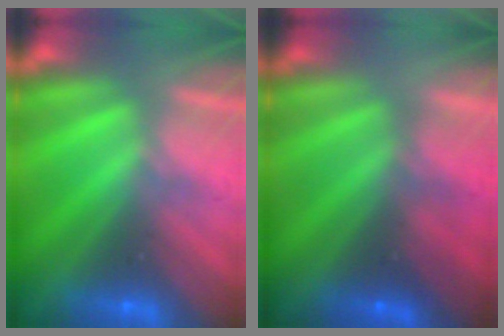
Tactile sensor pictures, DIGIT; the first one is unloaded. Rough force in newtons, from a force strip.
{"total": 1.7}